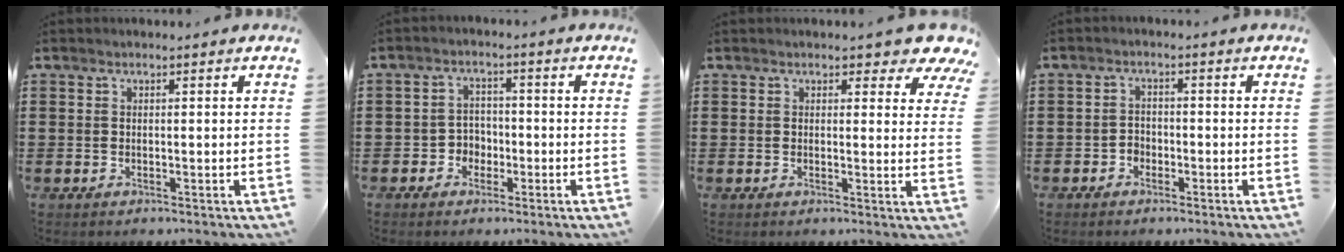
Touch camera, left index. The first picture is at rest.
{"total": 3.0, "force": [-1.7, 2.3, 0.7], "torque": [-0.024, 0.007, -0.040]}
{"total": 4.0, "force": [3.3, 1.4, 1.8], "torque": [-0.026, -0.014, 0.053]}
{"total": 1.8, "force": [-1.4, 1.2, 0.1], "torque": [-0.010, 0.002, -0.032]}